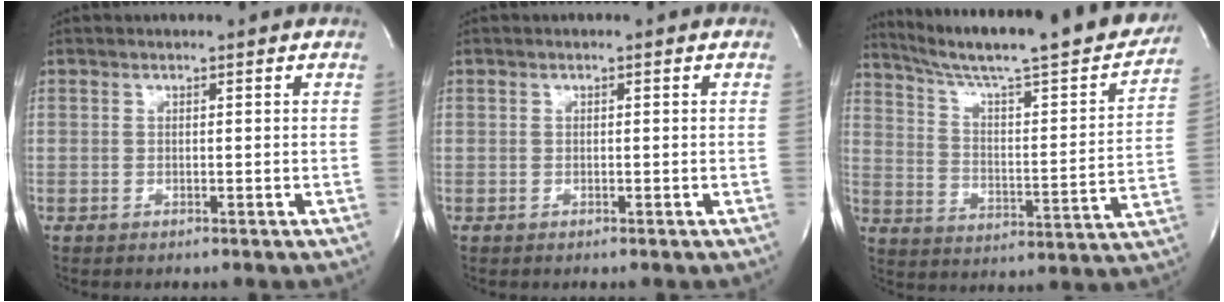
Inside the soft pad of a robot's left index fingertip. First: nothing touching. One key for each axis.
{"total": 0.0}
{"total": 26.2, "fx": 22.7, "fy": 2.0, "fz": 12.9, "tx": -0.207, "ty": -0.046, "tz": 0.311}